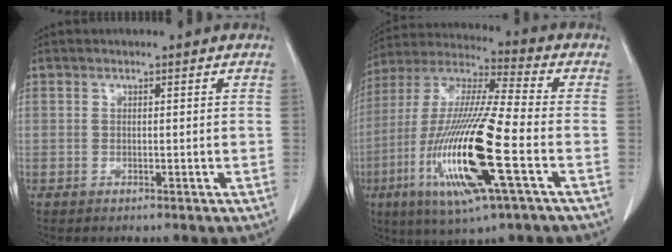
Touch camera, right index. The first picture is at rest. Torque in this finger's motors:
{"motor_torque": [2.14, 0.00, 1.05, 0.21]}